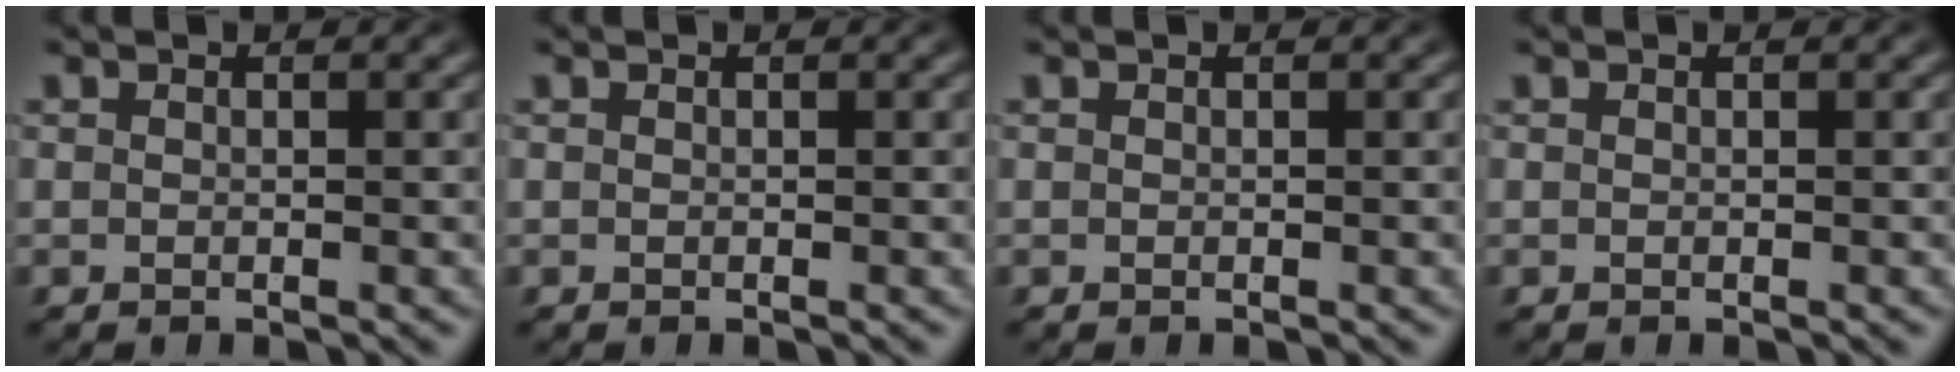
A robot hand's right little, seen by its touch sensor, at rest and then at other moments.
{"total": 0.0}
{"total": 0.0}
{"total": 0.0}